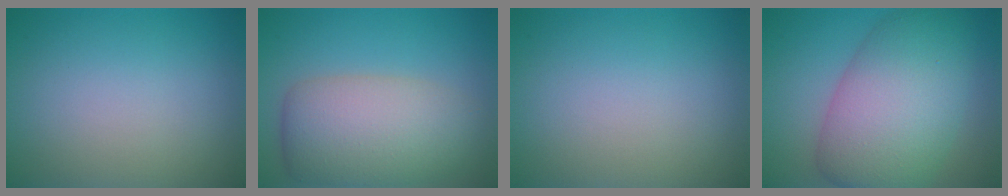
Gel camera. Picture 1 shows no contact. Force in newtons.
{"total": 7.7, "press": 7.7, "slide": 0.4}
{"total": 0.0}
{"total": 10.6, "press": 10.6, "slide": 0.4}